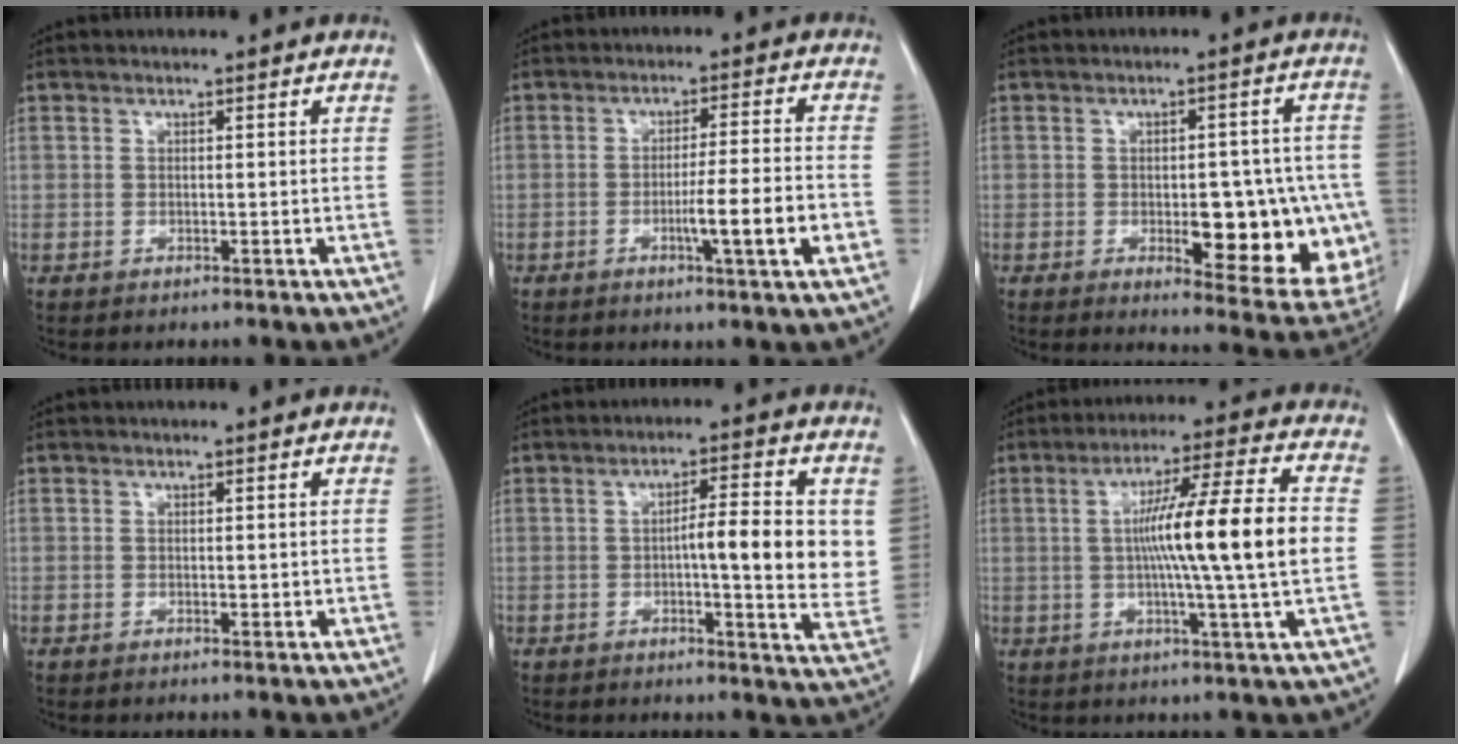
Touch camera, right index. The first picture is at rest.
{"total": 8.4, "force": [-2.8, -0.4, 7.9], "torque": [-0.121, -0.007, -0.045]}
{"total": 15.6, "force": [-3.2, 5.7, 14.1], "torque": [-0.113, 0.014, -0.018]}
{"total": 1.1, "force": [-0.1, 0.5, 1.0], "torque": [-0.012, -0.001, 0.001]}
{"total": 10.2, "force": [0.9, 1.8, 10.0], "torque": [-0.134, 0.005, 0.009]}
{"total": 15.3, "force": [0.0, -1.0, 15.3], "torque": [-0.254, 0.004, -0.005]}